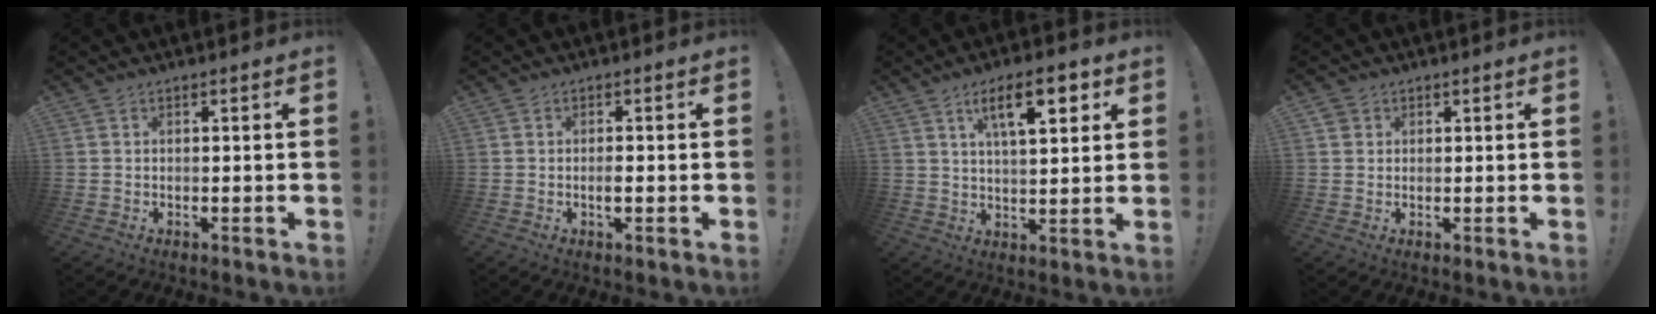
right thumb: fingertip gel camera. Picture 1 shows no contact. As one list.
[{"total": 2.2, "force": [-0.7, 0.7, 2.0], "torque": [-0.025, -0.001, -0.013]}, {"total": 11.9, "force": [5.0, 4.2, 10.0], "torque": [-0.152, -0.005, 0.079]}, {"total": 1.5, "force": [0.9, 1.2, 0.2], "torque": [-0.007, 0.004, 0.017]}]